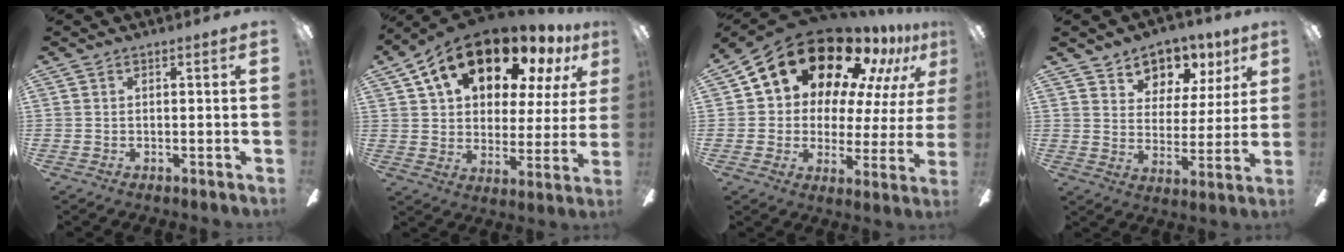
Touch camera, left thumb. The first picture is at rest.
{"total": 18.3, "force": [13.1, 9.1, 9.1], "torque": [-0.169, -0.070, 0.229]}
{"total": 21.1, "force": [15.1, 11.3, 9.4], "torque": [-0.152, -0.106, 0.269]}
{"total": 8.9, "force": [6.6, 5.7, 1.7], "torque": [-0.017, -0.057, 0.121]}